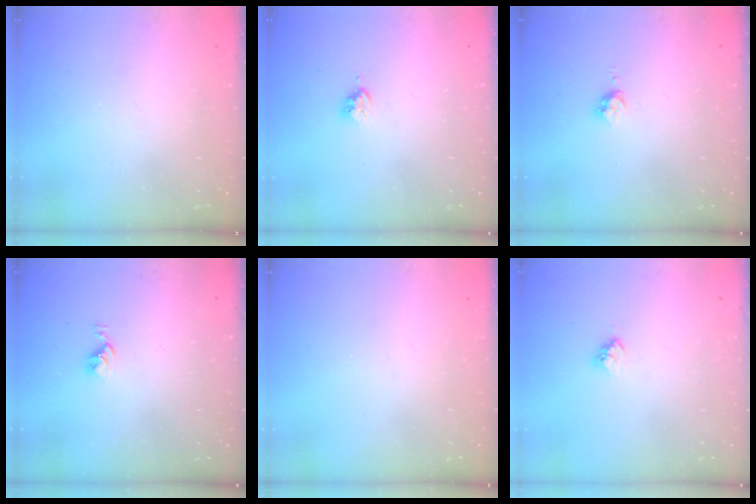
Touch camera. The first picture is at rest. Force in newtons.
{"total": 3.6, "press": 3.6, "slide": 0.5}
{"total": 3.5, "press": 3.5, "slide": 0.3}
{"total": 4.0, "press": 4.0, "slide": 0.5}
{"total": 0.0}
{"total": 4.4, "press": 4.4, "slide": 0.6}